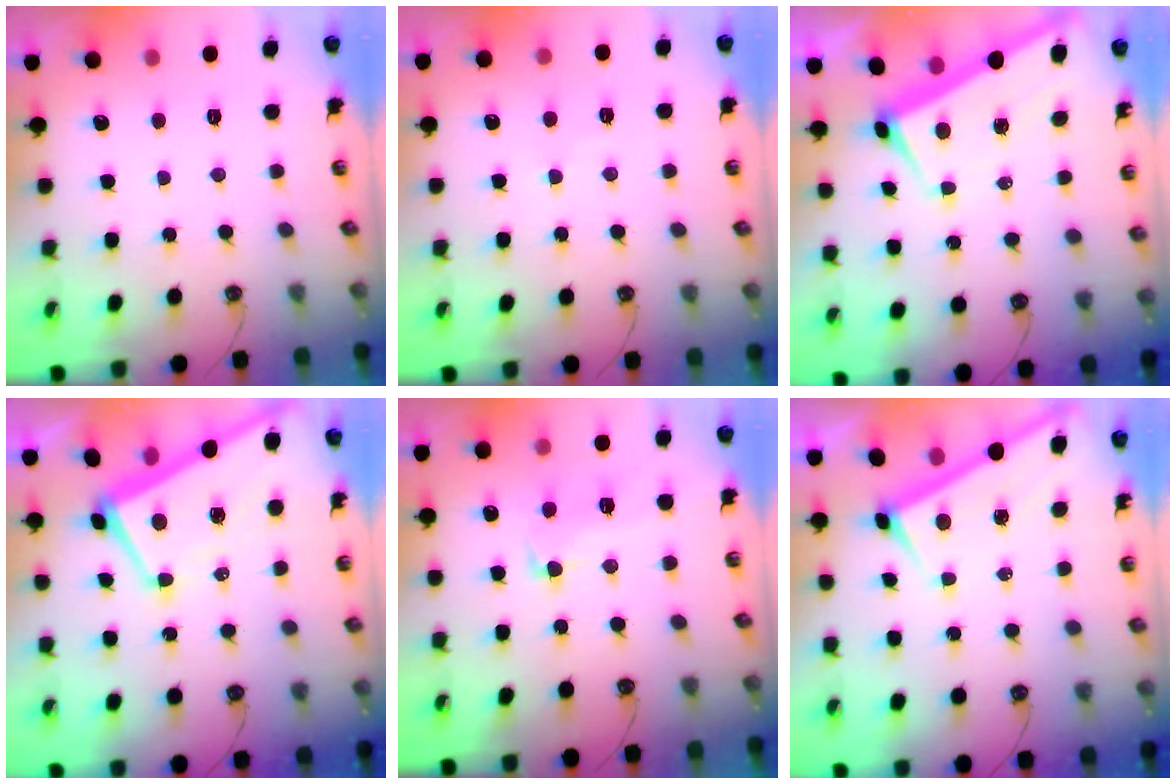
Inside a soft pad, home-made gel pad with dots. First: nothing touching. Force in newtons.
{"total": 1.2, "press": 1.1, "slide": 0.4}
{"total": 1.6, "press": 1.2, "slide": 1.0}
{"total": 2.8, "press": 2.7, "slide": 0.9}
{"total": 3.7, "press": 3.5, "slide": 1.2}
{"total": 1.4, "press": 1.3, "slide": 0.5}